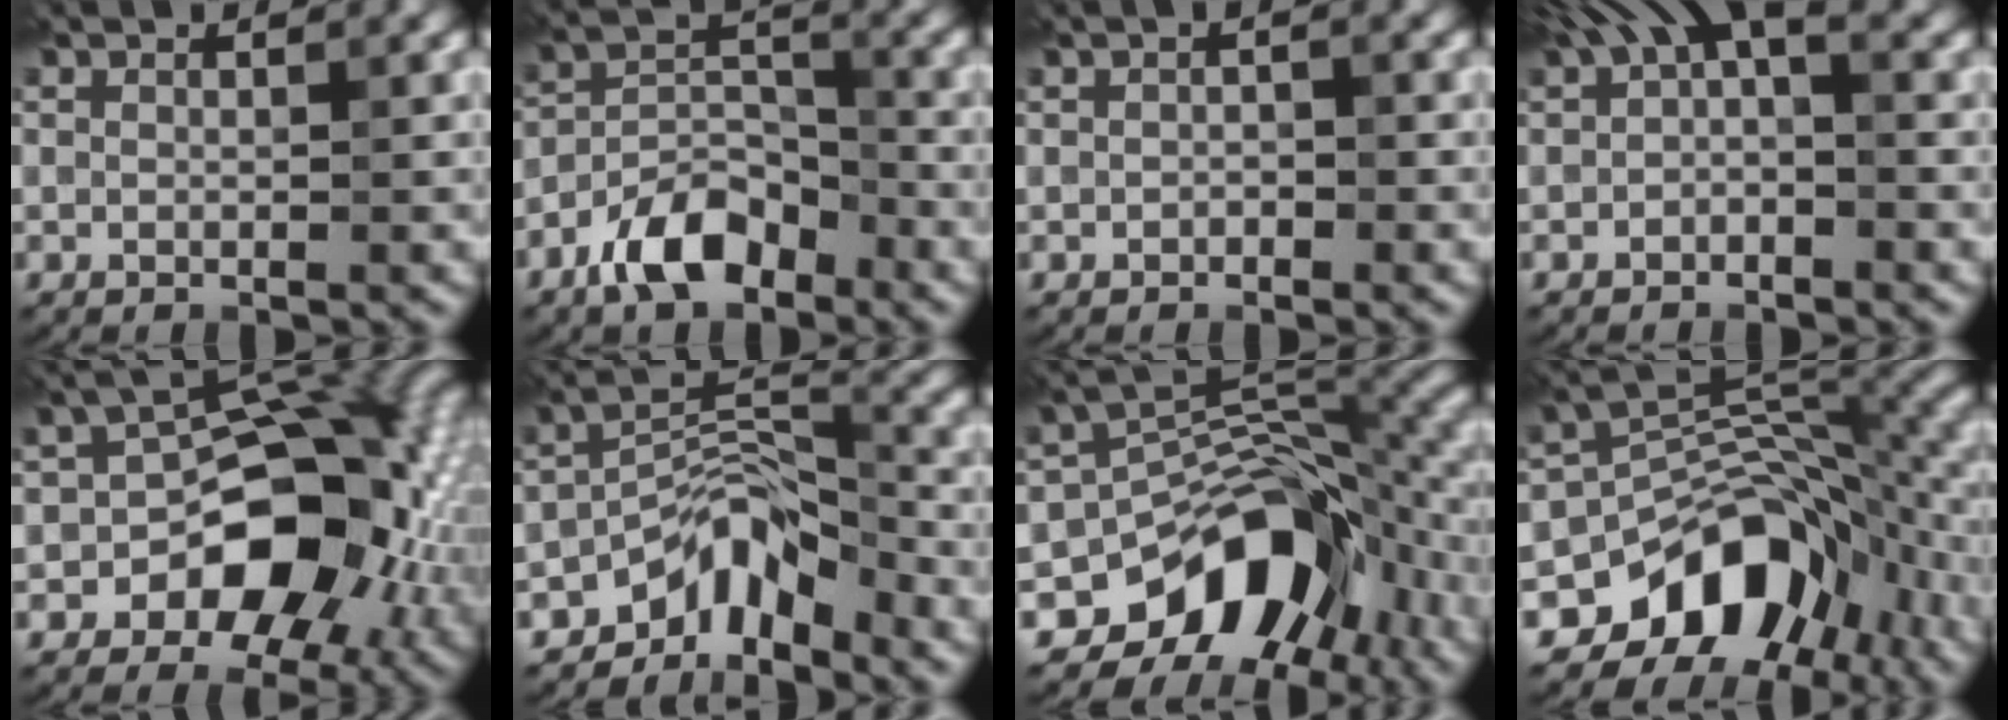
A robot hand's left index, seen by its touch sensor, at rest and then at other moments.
{"total": 5.8, "force": [-3.9, 2.5, 3.5], "torque": [-0.057, 0.012, -0.079]}
{"total": 0.7, "force": [-0.4, 0.3, 0.5], "torque": [-0.012, 0.002, -0.006]}
{"total": 3.8, "force": [0.5, 1.9, 3.2], "torque": [-0.046, 0.019, -0.004]}
{"total": 11.9, "force": [-3.4, 7.5, 8.6], "torque": [-0.098, 0.011, -0.056]}
{"total": 5.6, "force": [-4.1, 2.4, 3.0], "torque": [-0.034, 0.010, -0.083]}
{"total": 11.4, "force": [-6.0, 7.0, 6.6], "torque": [-0.092, -0.001, -0.109]}
{"total": 11.3, "force": [-6.0, 7.2, 6.2], "torque": [-0.089, 0.002, -0.108]}